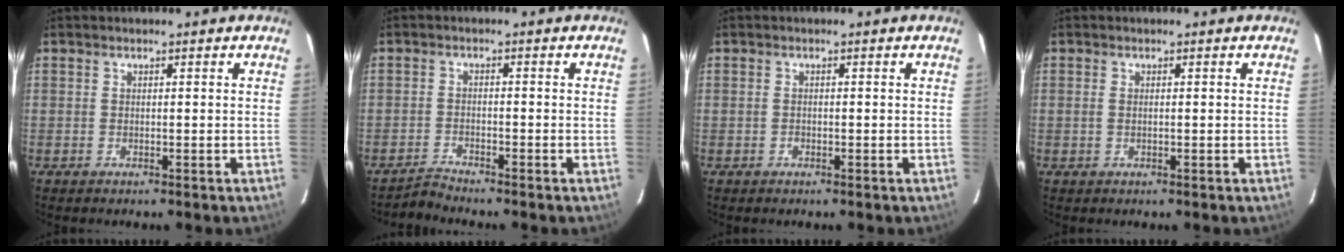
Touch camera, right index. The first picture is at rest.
{"total": 2.5, "force": [-2.5, -0.5, -0.3], "torque": [-0.006, 0.000, -0.053]}
{"total": 0.6, "force": [-0.5, 0.4, 0.1], "torque": [-0.002, 0.002, -0.010]}
{"total": 0.7, "force": [-0.1, 0.4, 0.5], "torque": [-0.012, 0.001, -0.003]}